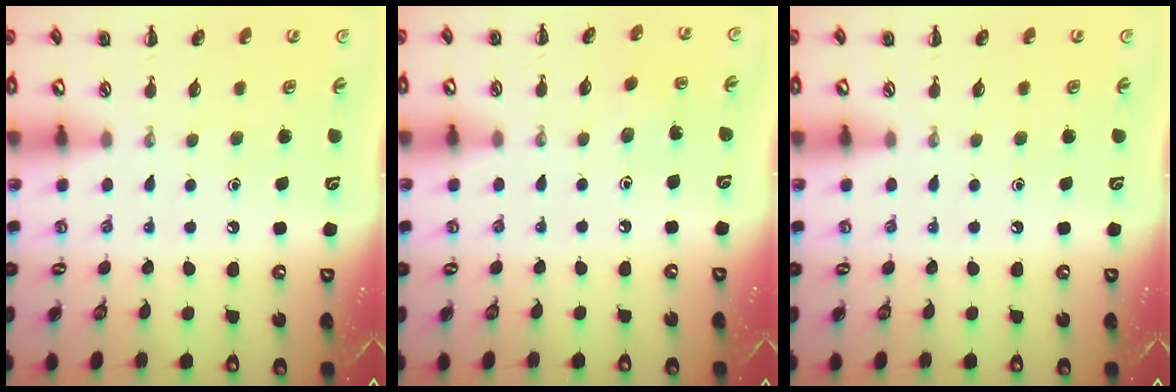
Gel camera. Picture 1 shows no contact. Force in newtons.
{"total": 1.4, "press": 1.3, "slide": 0.5}
{"total": 0.0}